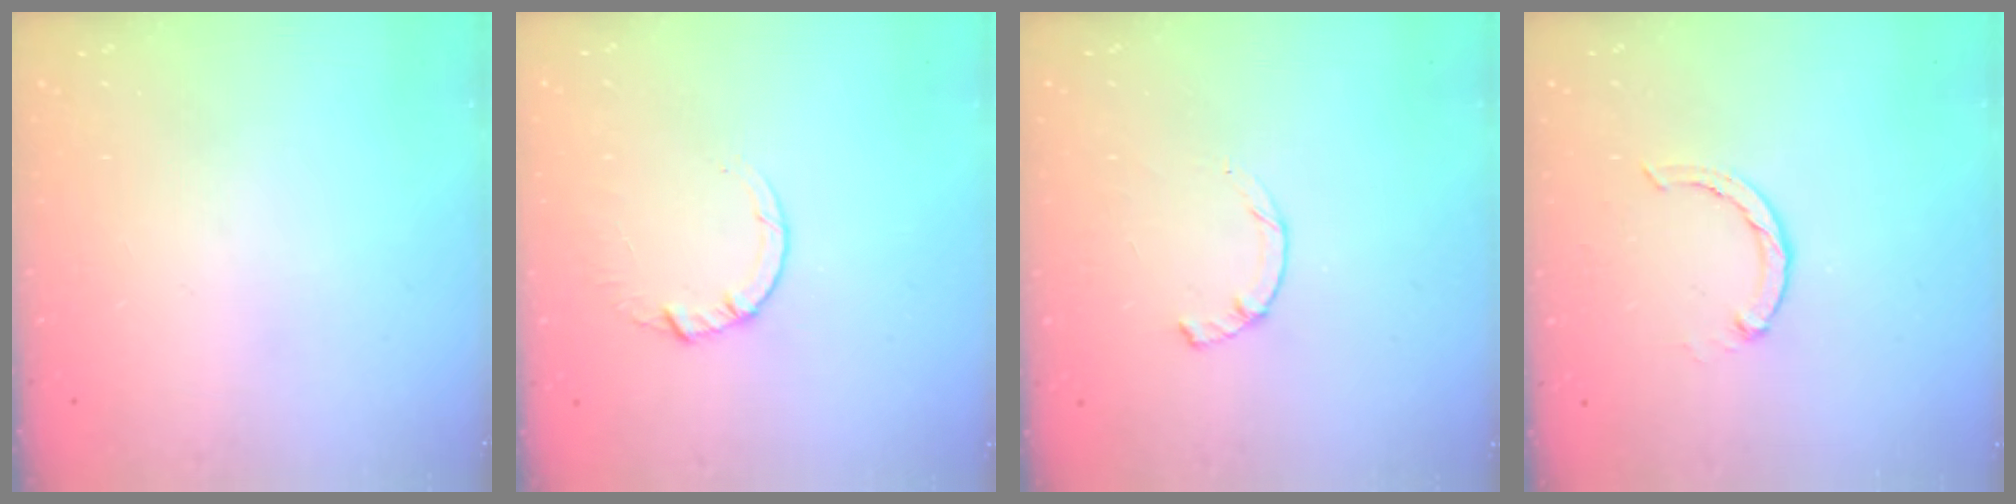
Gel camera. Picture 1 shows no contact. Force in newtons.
{"total": 3.7, "press": 3.7, "slide": 0.5}
{"total": 2.3, "press": 2.3, "slide": 0.4}
{"total": 3.0, "press": 3.0, "slide": 0.4}